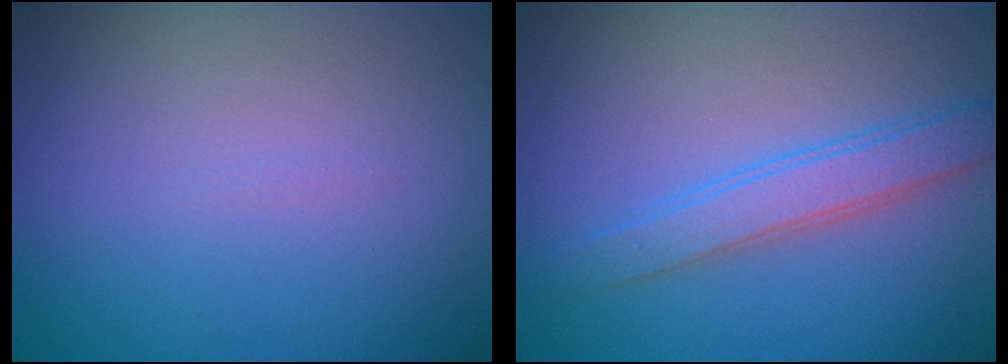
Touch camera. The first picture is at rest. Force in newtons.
{"total": 2.8, "press": 2.8, "slide": 0.2}